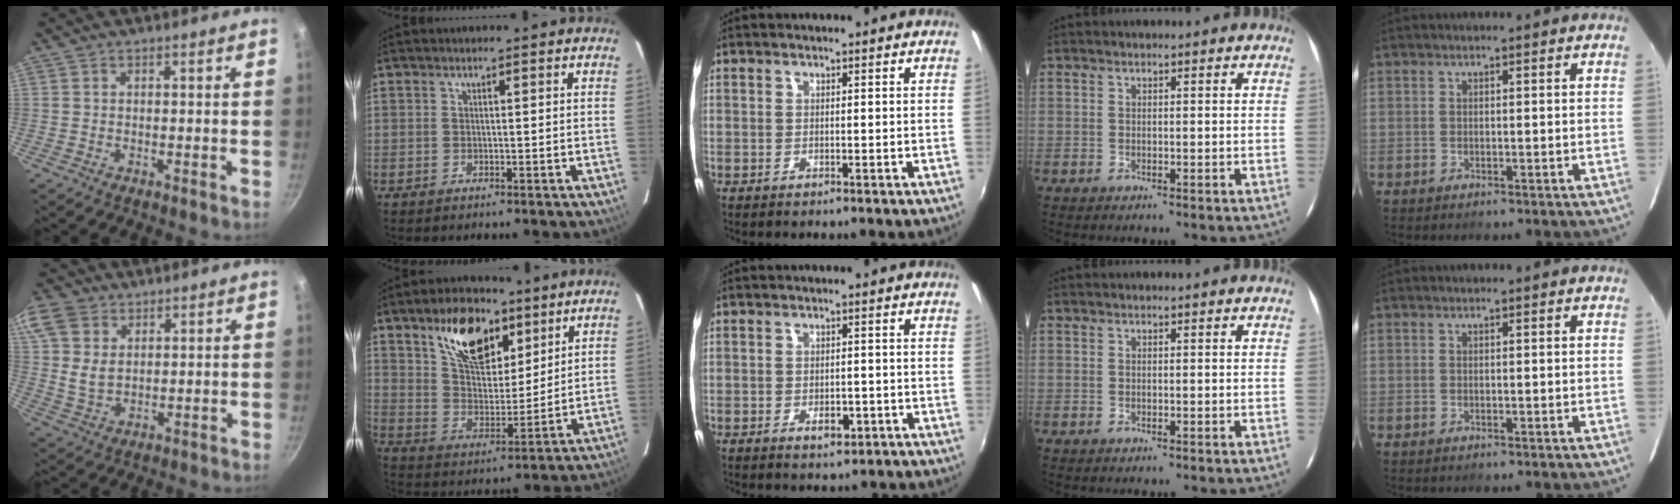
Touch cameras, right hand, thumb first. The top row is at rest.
{"thumb": {"total": 10.6, "force": [4.3, 7.7, 5.9], "torque": [-0.113, -0.007, 0.083]}, "index": {"total": 15.3, "force": [9.0, 7.9, 9.6], "torque": [-0.157, 0.013, 0.161]}, "middle": {"total": 3.2, "force": [-2.1, 1.8, 1.7], "torque": [-0.030, 0.002, -0.021]}}